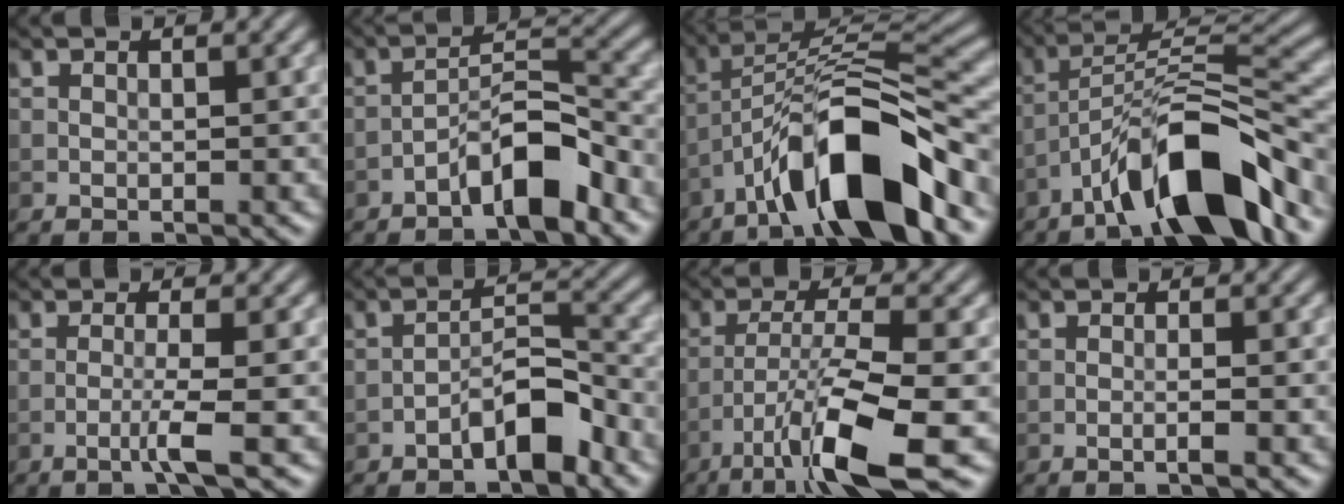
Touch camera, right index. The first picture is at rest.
{"total": 5.4, "force": [-3.5, 1.4, 3.9], "torque": [-0.062, 0.021, -0.065]}
{"total": 11.9, "force": [-6.8, 3.1, 9.3], "torque": [-0.148, 0.018, -0.122]}
{"total": 11.1, "force": [-7.1, 2.7, 8.1], "torque": [-0.132, 0.018, -0.126]}
{"total": 2.5, "force": [-1.0, -0.1, 2.3], "torque": [-0.043, 0.004, -0.029]}
{"total": 4.4, "force": [-2.9, 1.3, 3.1], "torque": [-0.047, 0.021, -0.053]}
{"total": 9.2, "force": [-5.1, 1.4, 7.5], "torque": [-0.127, 0.001, -0.094]}
{"total": 1.3, "force": [-0.4, 0.2, 1.2], "torque": [-0.015, 0.001, -0.013]}